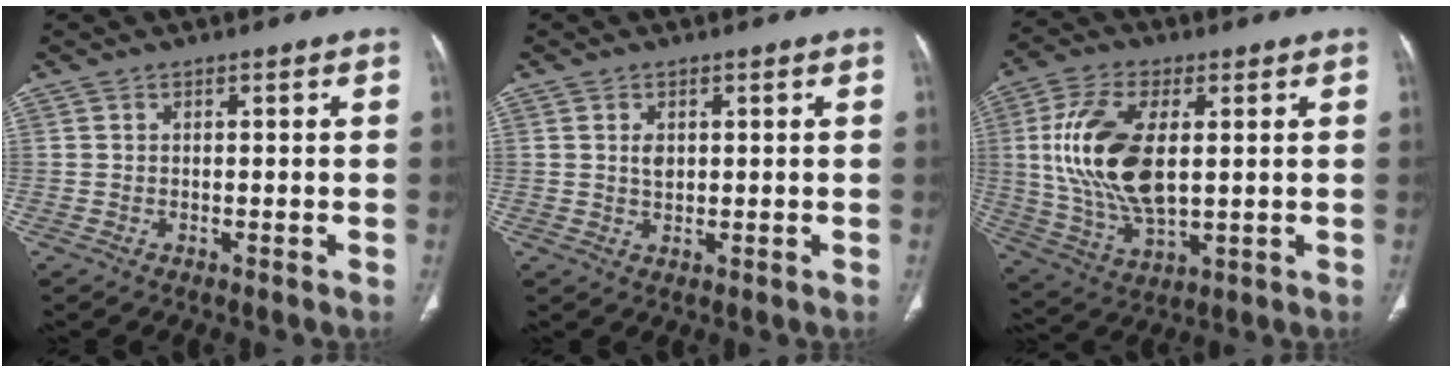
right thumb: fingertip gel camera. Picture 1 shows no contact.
{"total": 2.0, "force": [0.5, 1.3, 1.5], "torque": [-0.023, -0.004, 0.012]}
{"total": 17.3, "force": [2.3, 8.6, 14.8], "torque": [-0.302, -0.009, 0.050]}